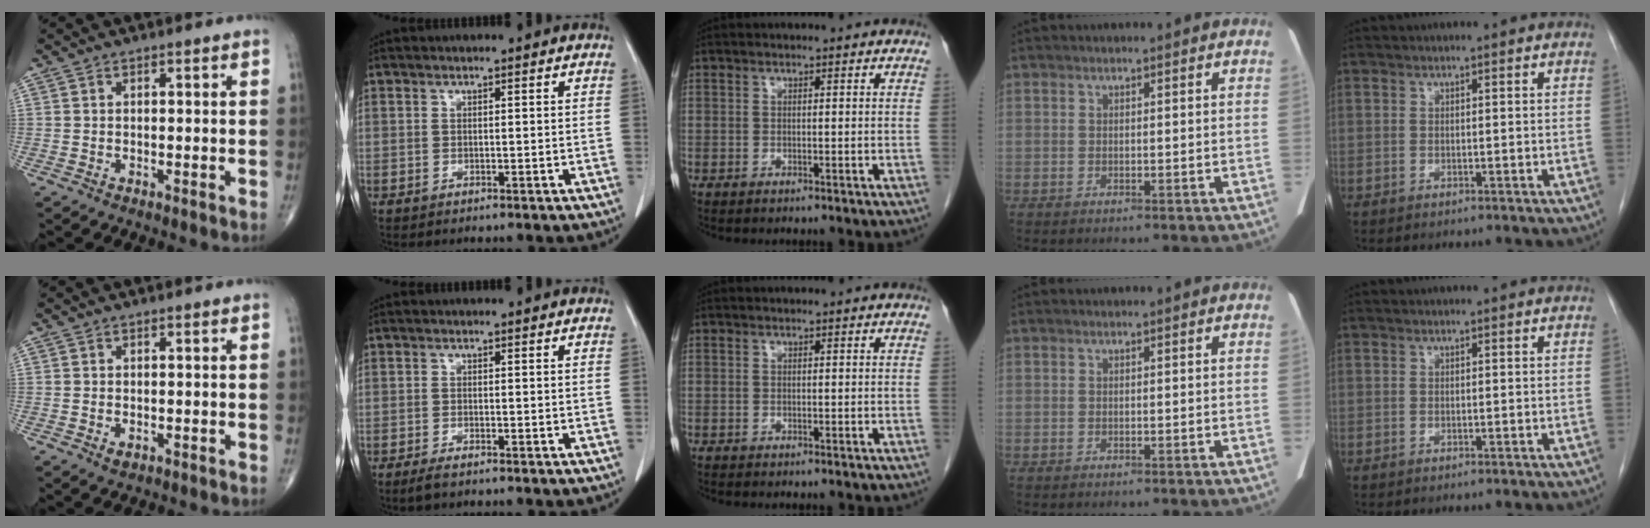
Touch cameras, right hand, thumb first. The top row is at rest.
{"thumb": {"total": 1.2, "force": [-0.4, 0.7, 0.8], "torque": [-0.010, 0.002, -0.003]}, "index": {"total": 1.6, "force": [-0.9, 0.2, 1.3], "torque": [-0.025, -0.003, -0.018]}}